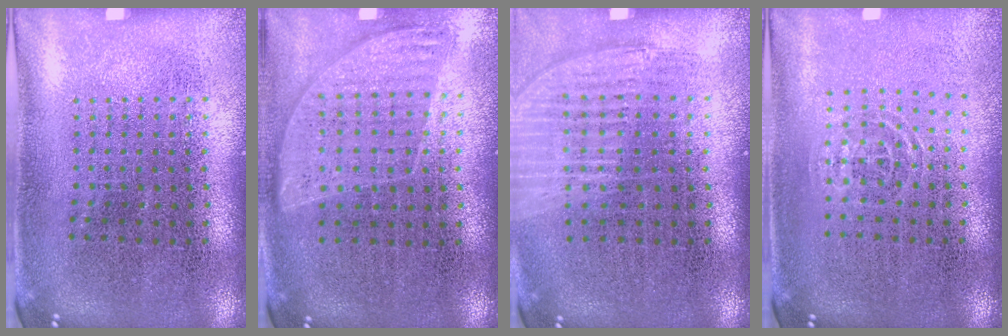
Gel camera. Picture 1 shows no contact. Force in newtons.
{"total": 0.9, "press": 0.8, "slide": 0.3}
{"total": 1.2, "press": 1.2, "slide": 0.3}
{"total": 0.8, "press": 0.5, "slide": 0.6}